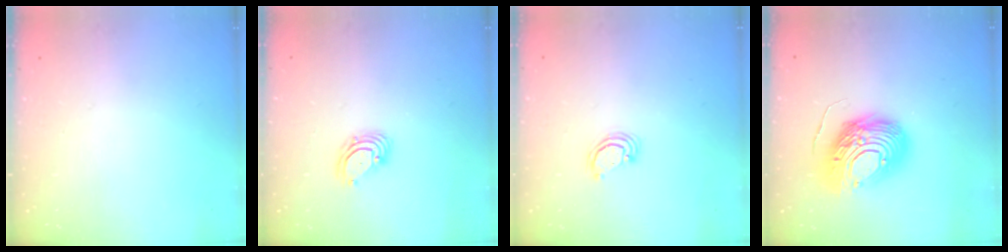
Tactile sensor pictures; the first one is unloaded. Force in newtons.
{"total": 3.7, "press": 3.7, "slide": 0.1}
{"total": 2.3, "press": 2.3, "slide": 0.3}
{"total": 16.1, "press": 16.1, "slide": 1.4}